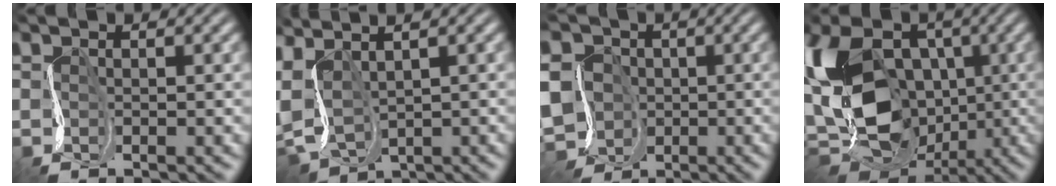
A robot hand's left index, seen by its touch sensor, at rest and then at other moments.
{"total": 6.0, "force": [0.5, 3.8, 4.7], "torque": [-0.122, 0.012, 0.044]}
{"total": 10.5, "force": [-2.8, 9.2, 4.1], "torque": [-0.095, -0.020, -0.078]}
{"total": 16.1, "force": [-1.3, 11.8, 10.9], "torque": [-0.217, -0.006, -0.021]}